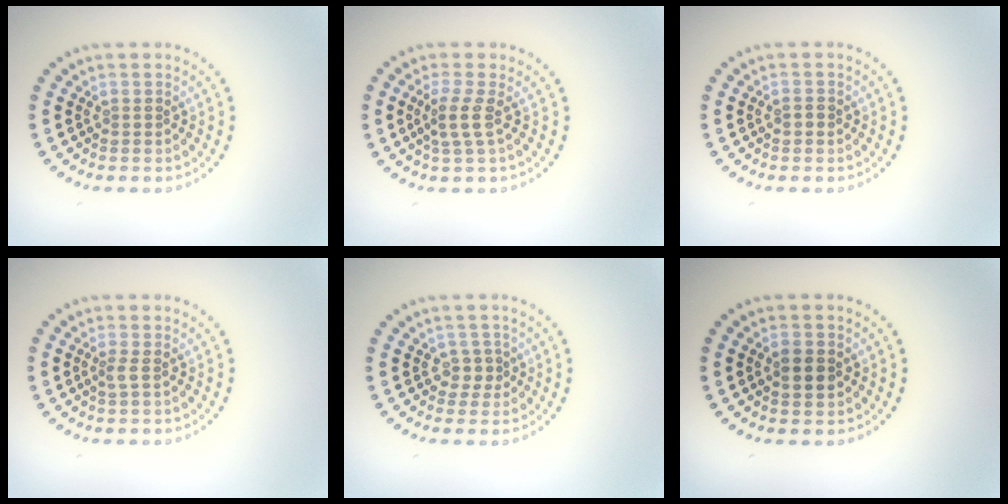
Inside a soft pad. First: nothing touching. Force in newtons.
{"total": 2.1, "press": 1.6, "slide": 1.4}
{"total": 0.8, "press": 0.8, "slide": 0.1}
{"total": 1.0, "press": 0.7, "slide": 0.7}
{"total": 1.7, "press": 1.4, "slide": 0.9}
{"total": 2.2, "press": 2.2, "slide": 0.0}